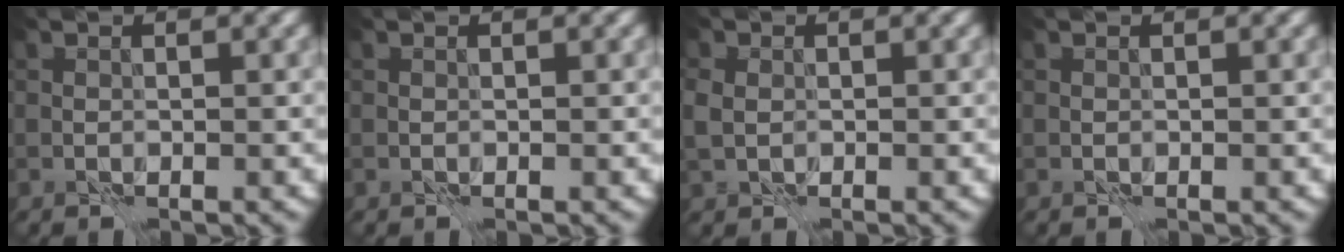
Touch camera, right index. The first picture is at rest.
{"total": 0.0}
{"total": 1.8, "force": [-0.1, 1.5, 0.9], "torque": [-0.025, -0.003, -0.006]}
{"total": 0.0}